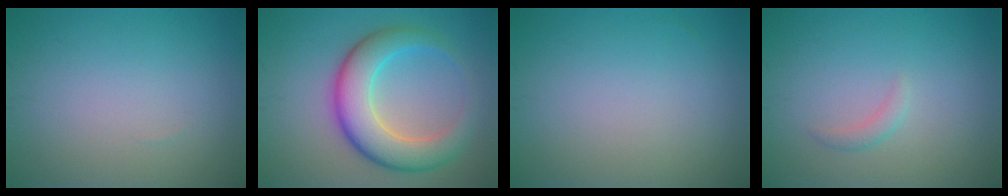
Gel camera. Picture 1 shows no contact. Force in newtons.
{"total": 7.5, "press": 7.5, "slide": 0.2}
{"total": 0.0}
{"total": 1.0, "press": 1.0, "slide": 0.0}